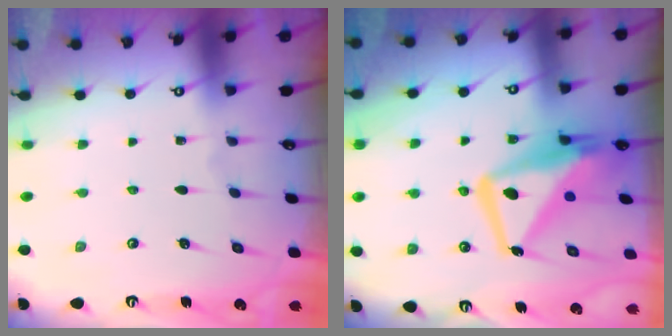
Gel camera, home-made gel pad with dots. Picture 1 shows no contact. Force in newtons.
{"total": 14.9, "press": 14.8, "slide": 1.8}